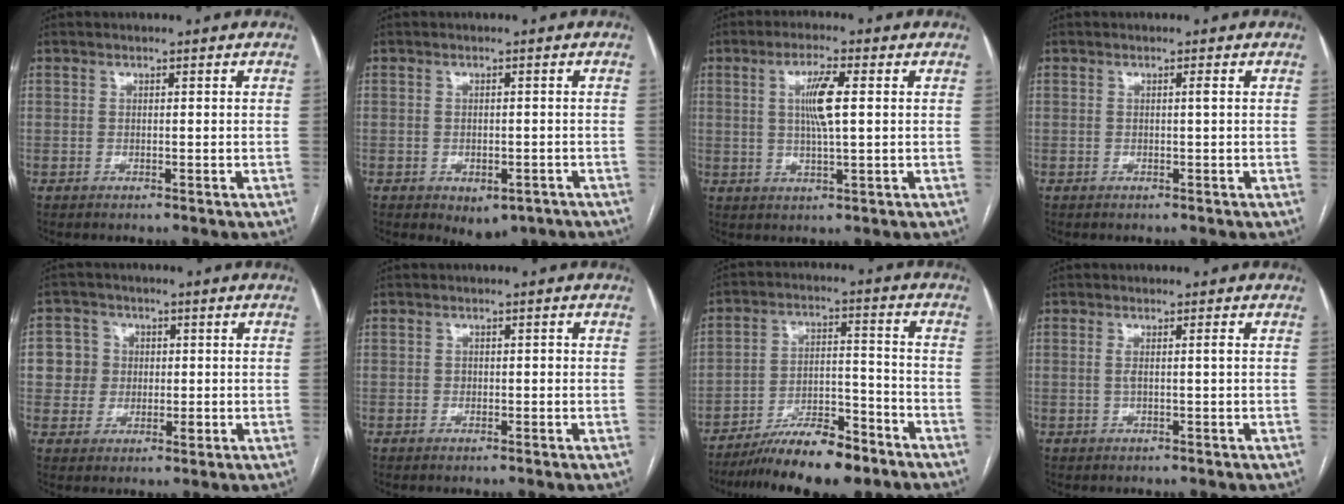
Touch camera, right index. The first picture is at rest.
{"total": 4.7, "force": [-3.0, 2.8, 2.3], "torque": [-0.017, 0.000, -0.030]}
{"total": 6.0, "force": [1.1, 0.5, 5.8], "torque": [-0.112, 0.001, 0.021]}
{"total": 0.5, "force": [0.1, -0.1, 0.5], "torque": [-0.008, 0.000, 0.003]}
{"total": 5.7, "force": [0.7, 5.6, 0.9], "torque": [-0.009, 0.019, 0.014]}
{"total": 1.1, "force": [-0.1, 0.8, 0.7], "torque": [-0.010, 0.007, -0.001]}
{"total": 12.7, "force": [-9.9, 3.1, 7.4], "torque": [-0.116, 0.009, -0.165]}
{"total": 1.4, "force": [0.1, -0.4, 1.4], "torque": [-0.027, 0.000, 0.004]}